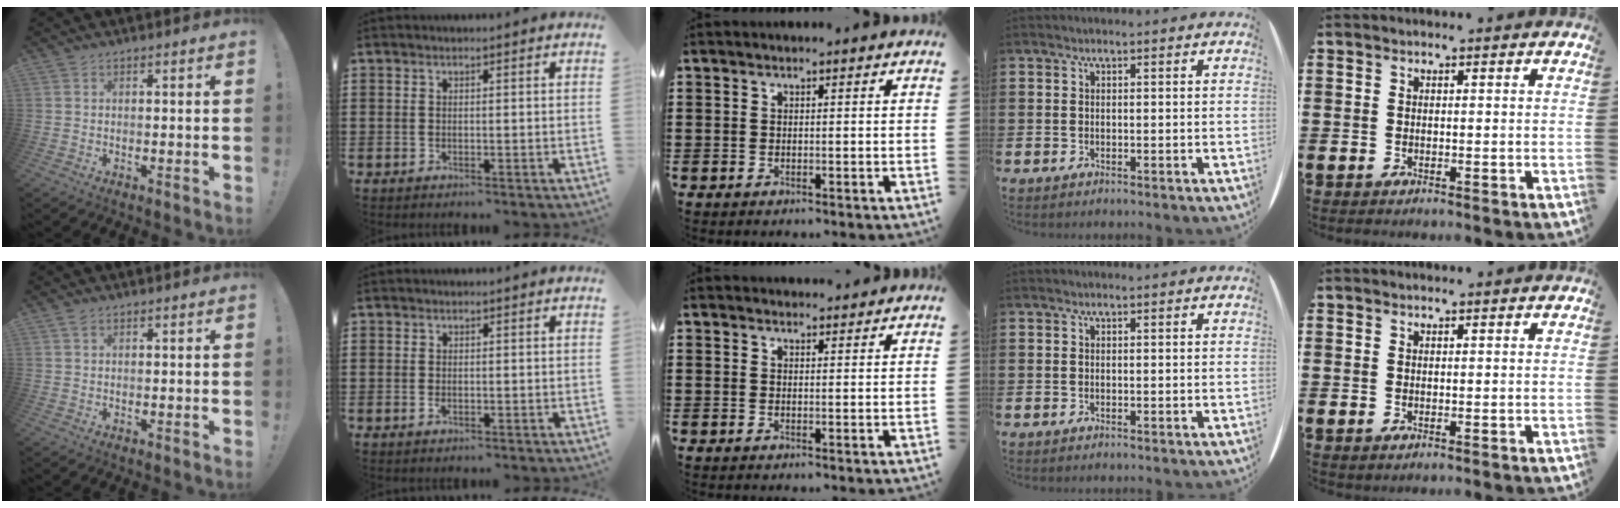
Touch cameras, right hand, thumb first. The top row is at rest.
{"thumb": {"total": 0.7, "force": [0.4, 0.4, 0.4], "torque": [-0.009, 0.001, 0.007]}, "index": {"total": 0.8, "force": [-0.3, 0.5, 0.6], "torque": [-0.012, -0.002, -0.005]}, "middle": {"total": 1.6, "force": [1.6, 0.2, -0.1], "torque": [0.004, -0.003, 0.031]}}